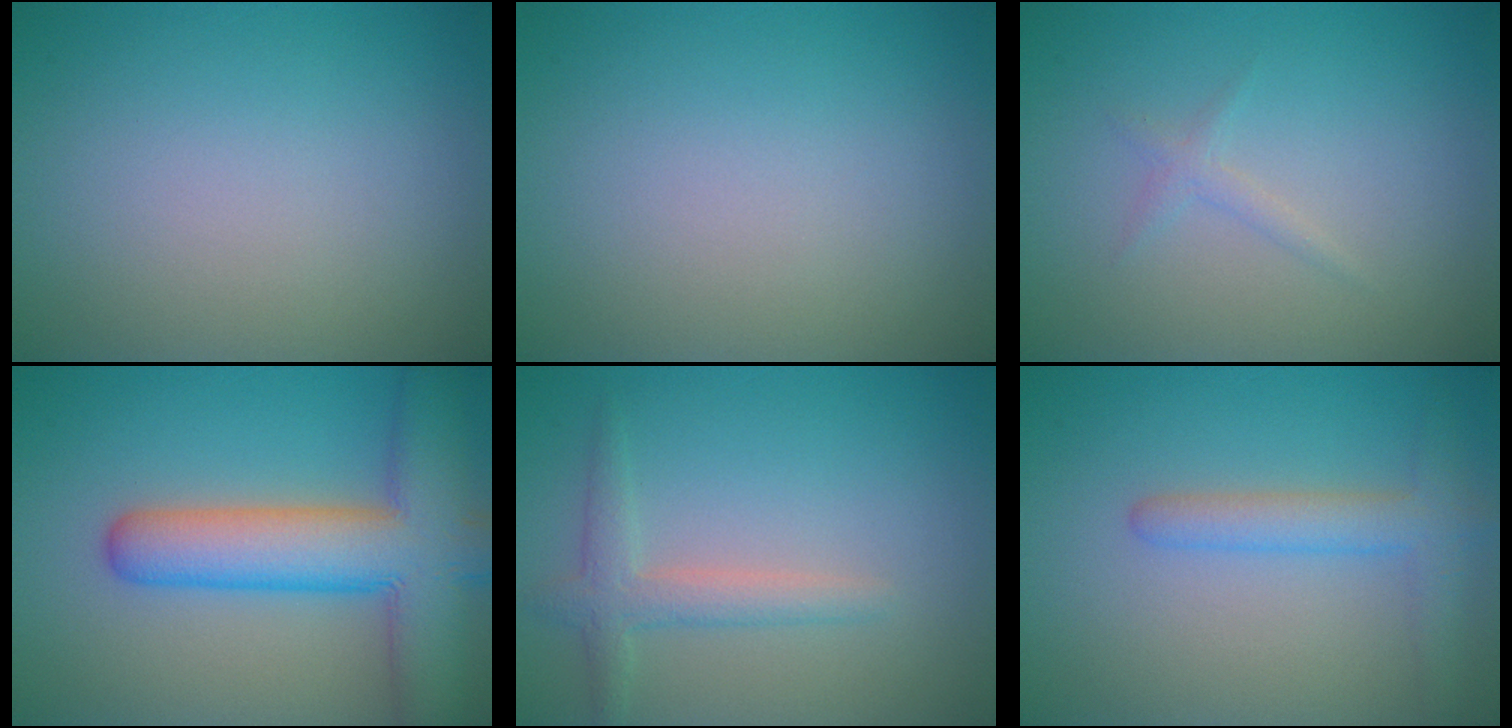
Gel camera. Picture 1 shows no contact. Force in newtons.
{"total": 0.0}
{"total": 0.9, "press": 0.9, "slide": 0.1}
{"total": 9.7, "press": 9.6, "slide": 0.6}
{"total": 2.4, "press": 2.4, "slide": 0.1}
{"total": 3.0, "press": 3.0, "slide": 0.2}